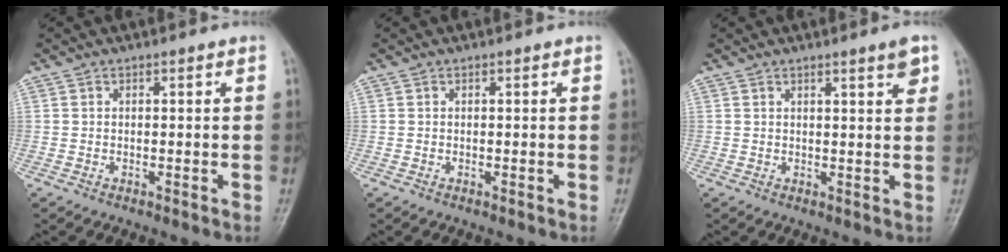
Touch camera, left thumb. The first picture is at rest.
{"total": 0.0}
{"total": 3.1, "force": [1.9, 0.3, 2.4], "torque": [-0.030, -0.012, 0.027]}